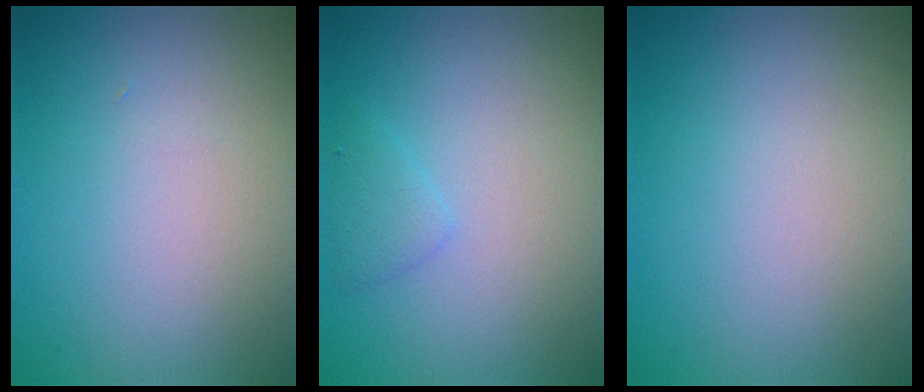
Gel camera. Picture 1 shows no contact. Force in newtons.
{"total": 1.3, "press": 1.3, "slide": 0.1}
{"total": 0.0}